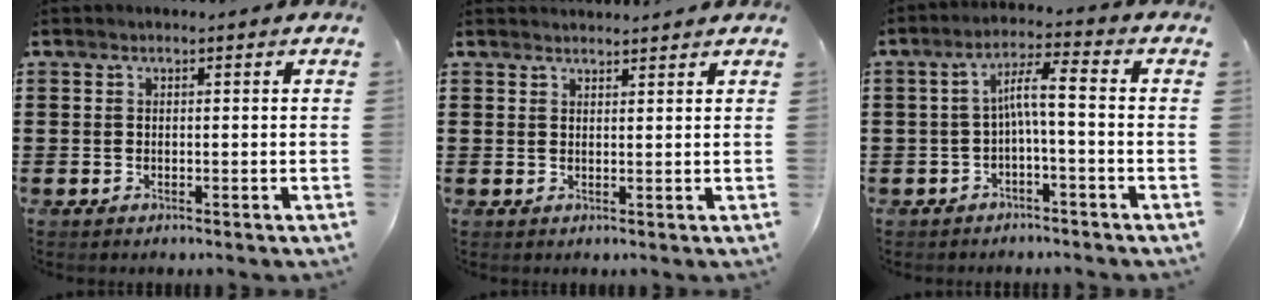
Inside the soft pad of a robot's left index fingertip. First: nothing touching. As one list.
[{"total": 1.5, "force": [1.5, 0.1, 0.1], "torque": [-0.005, 0.002, 0.030]}, {"total": 5.2, "force": [-1.1, 1.1, 4.9], "torque": [-0.098, 0.015, -0.027]}]